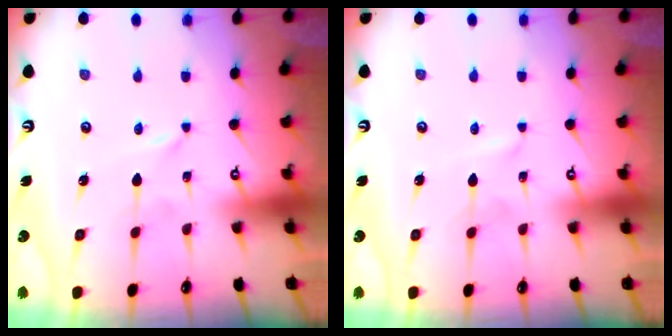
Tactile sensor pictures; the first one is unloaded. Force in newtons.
{"total": 1.1, "press": 1.1, "slide": 0.1}